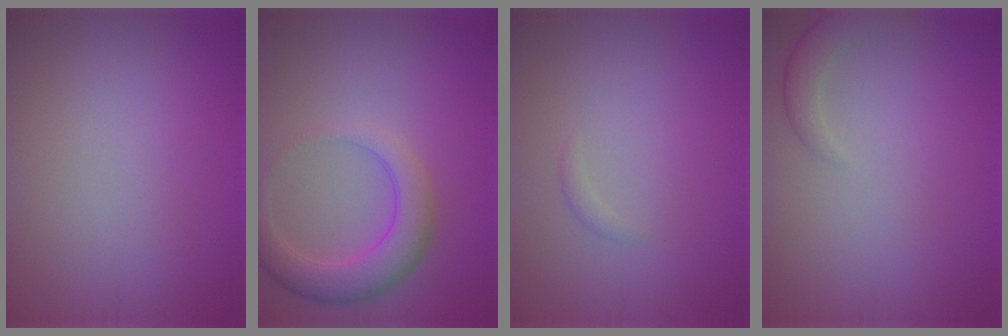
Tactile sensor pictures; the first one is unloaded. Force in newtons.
{"total": 4.5, "press": 4.5, "slide": 0.1}
{"total": 0.6, "press": 0.6, "slide": 0.0}
{"total": 2.0, "press": 2.0, "slide": 0.1}